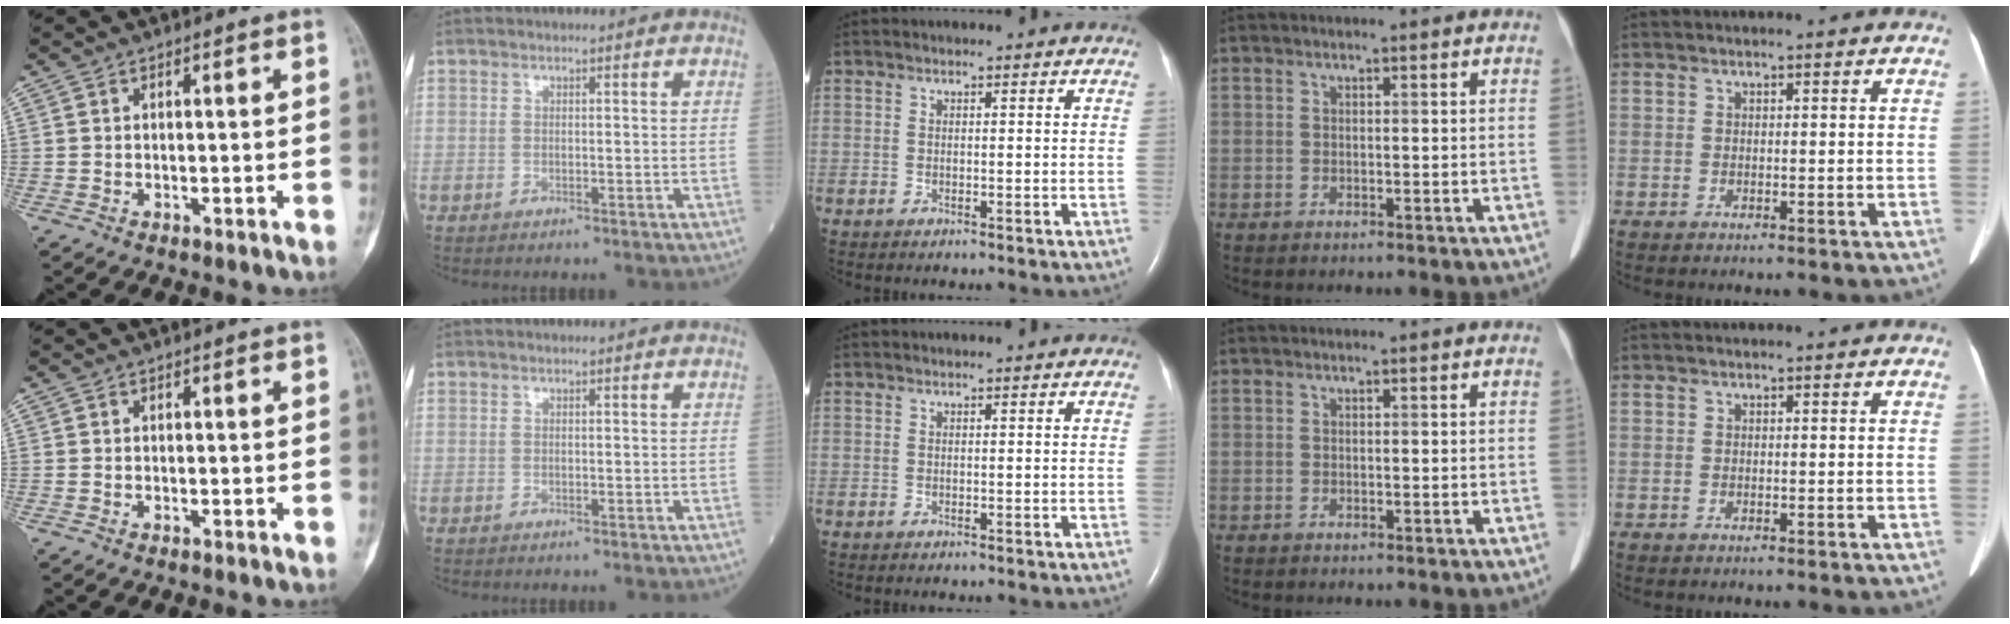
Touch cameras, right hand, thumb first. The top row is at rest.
{}